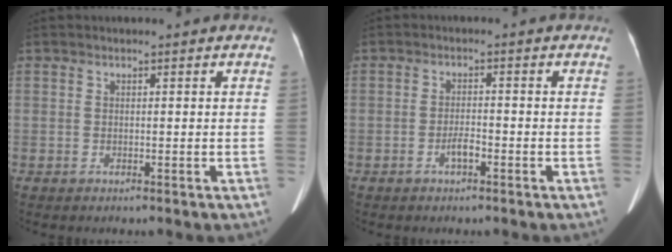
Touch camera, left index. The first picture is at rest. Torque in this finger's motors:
{"motor_torque": [0.34, 0.22, 0.15, 0.04]}